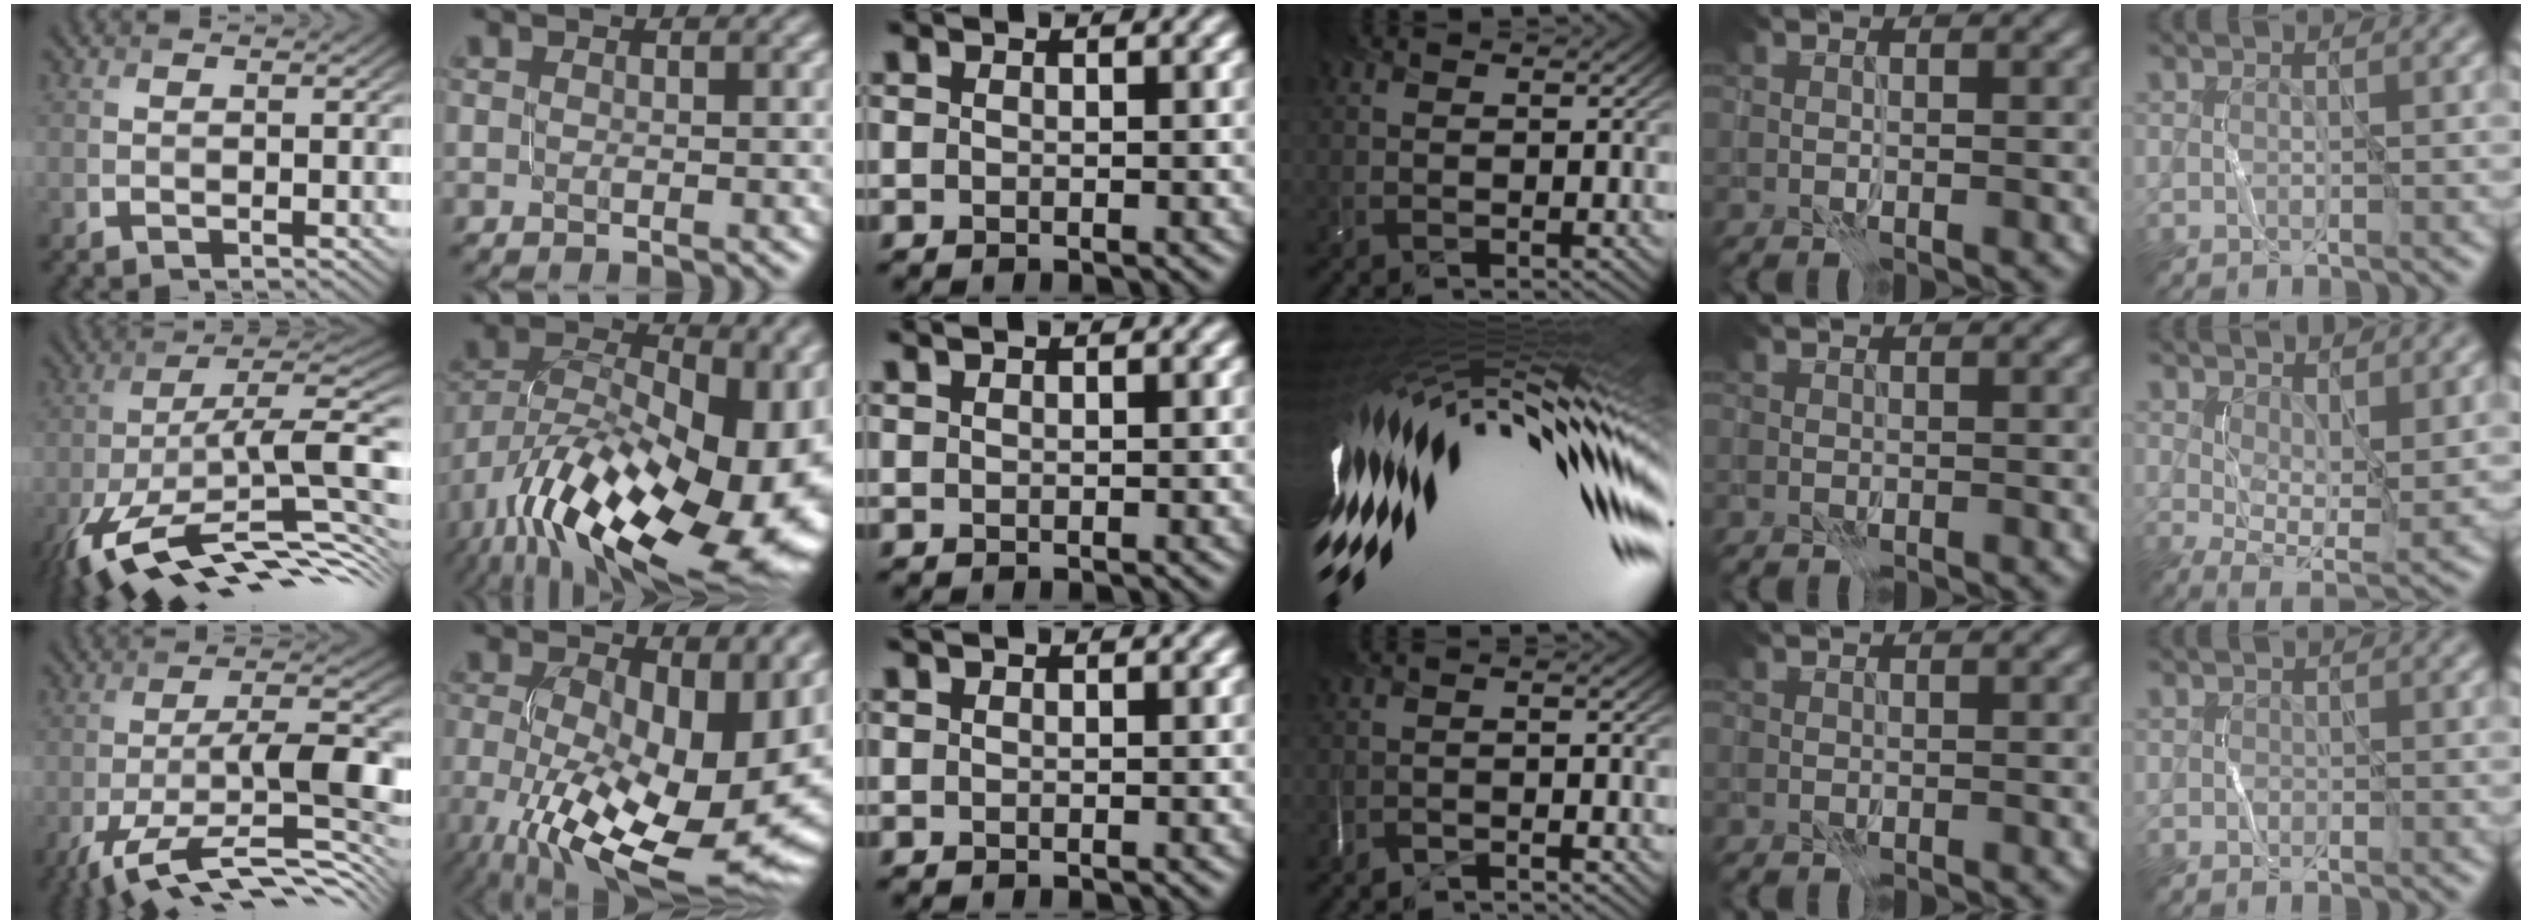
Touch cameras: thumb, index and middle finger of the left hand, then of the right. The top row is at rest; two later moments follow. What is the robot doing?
{"motion": "close", "object": "stapler"}